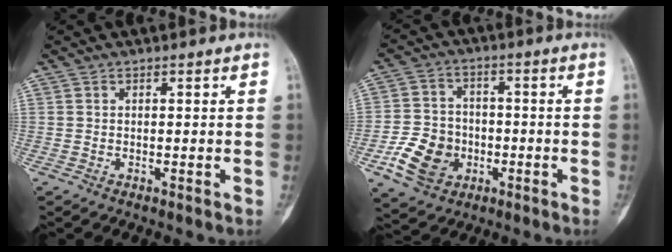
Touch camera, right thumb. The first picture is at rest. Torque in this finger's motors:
{"motor_torque": [-0.03, 0.19, 0.29, -0.09, 0.02]}